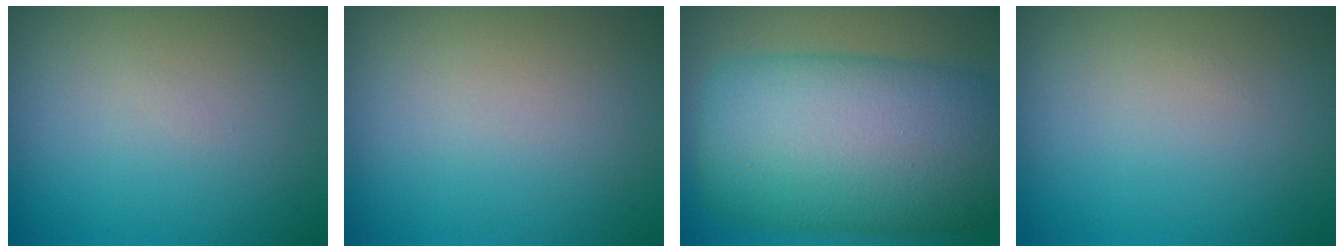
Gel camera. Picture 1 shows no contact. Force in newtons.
{"total": 0.0}
{"total": 14.6, "press": 14.6, "slide": 0.1}
{"total": 0.0}